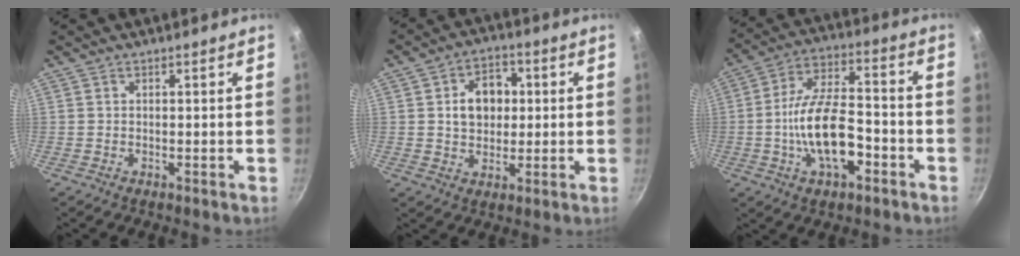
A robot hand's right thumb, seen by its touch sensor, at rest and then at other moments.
{"total": 8.9, "force": [1.2, 6.8, 5.6], "torque": [-0.053, 0.010, 0.014]}
{"total": 15.1, "force": [-4.7, 7.1, 12.4], "torque": [-0.205, 0.041, -0.088]}